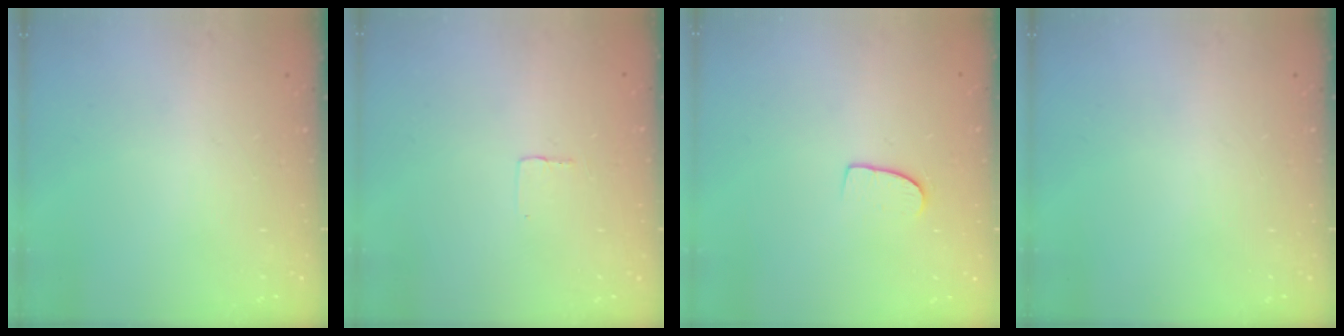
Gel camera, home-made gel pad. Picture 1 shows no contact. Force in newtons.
{"total": 1.9, "press": 1.9, "slide": 0.1}
{"total": 7.0, "press": 7.0, "slide": 0.4}
{"total": 0.0}